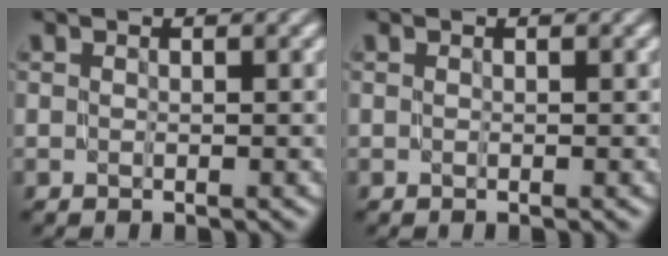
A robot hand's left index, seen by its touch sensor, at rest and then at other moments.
{"total": 0.0}